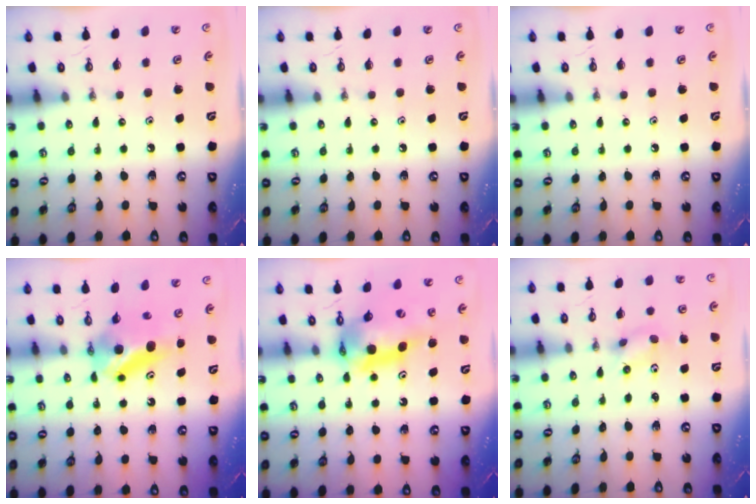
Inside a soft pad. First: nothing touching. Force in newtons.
{"total": 0.0}
{"total": 0.0}
{"total": 8.5, "press": 5.4, "slide": 6.5}
{"total": 12.5, "press": 12.4, "slide": 1.3}
{"total": 2.1, "press": 1.9, "slide": 0.9}